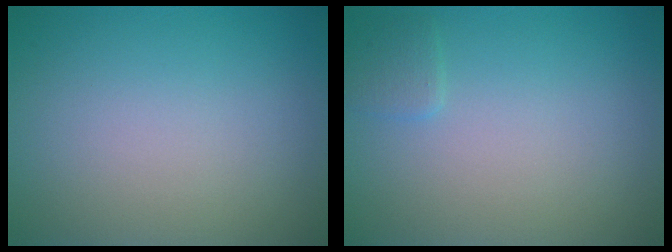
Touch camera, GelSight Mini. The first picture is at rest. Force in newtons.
{"total": 0.9, "press": 0.9, "slide": 0.1}